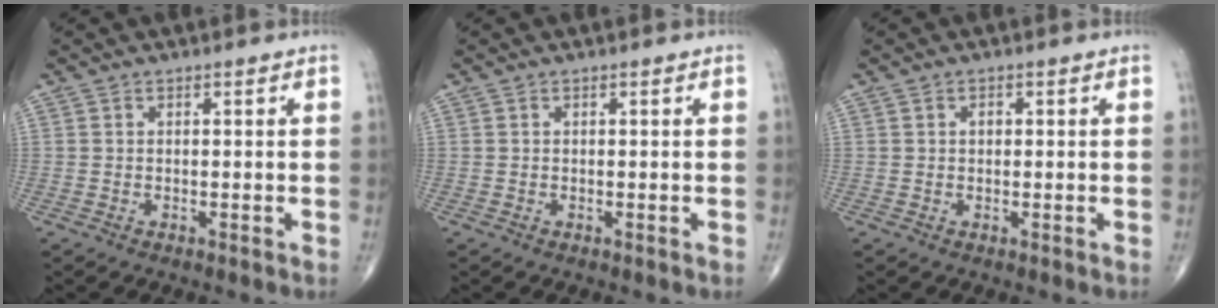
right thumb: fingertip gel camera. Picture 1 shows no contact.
{"total": 0.0}
{"total": 1.0, "force": [0.2, 0.8, 0.6], "torque": [-0.008, 0.002, 0.001]}